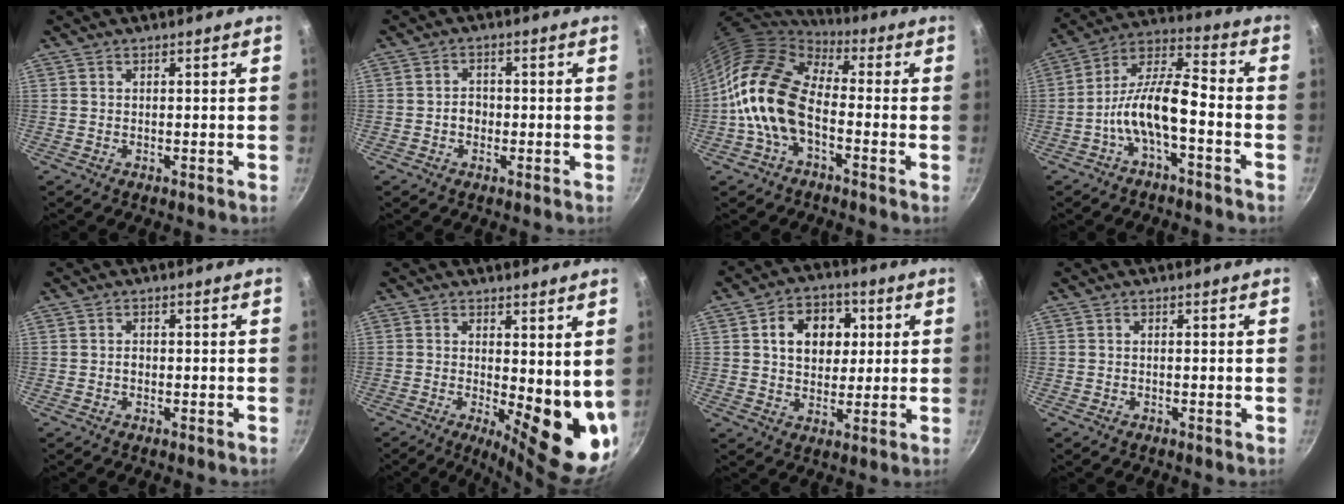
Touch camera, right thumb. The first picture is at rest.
{"total": 2.7, "force": [-0.7, 2.2, 1.4], "torque": [-0.005, 0.011, -0.012]}
{"total": 14.9, "force": [-3.1, 8.9, 11.6], "torque": [-0.184, 0.034, -0.075]}
{"total": 11.8, "force": [-4.2, 4.2, 10.2], "torque": [-0.191, 0.047, -0.087]}
{"total": 1.0, "force": [-0.2, 0.8, 0.6], "torque": [-0.009, 0.005, -0.004]}
{"total": 13.5, "force": [0.2, 5.1, 12.5], "torque": [-0.137, -0.032, 0.013]}
{"total": 11.2, "force": [2.6, 8.6, 6.6], "torque": [-0.065, 0.005, 0.035]}
{"total": 0.0}